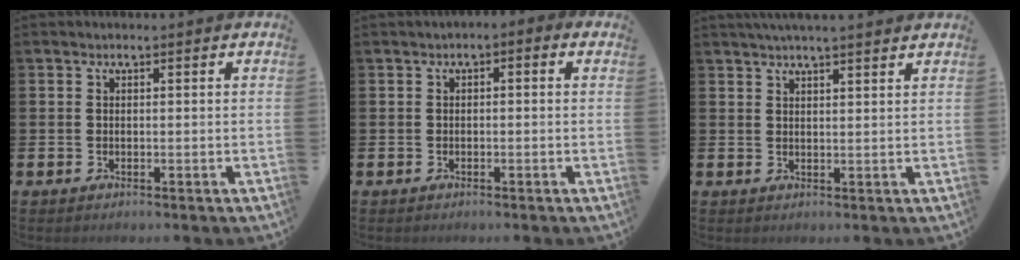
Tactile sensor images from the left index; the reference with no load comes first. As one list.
[{"total": 1.1, "force": [-0.8, 0.5, 0.4], "torque": [-0.017, 0.006, -0.017]}, {"total": 3.1, "force": [3.0, -0.3, 0.7], "torque": [-0.021, -0.007, 0.056]}]